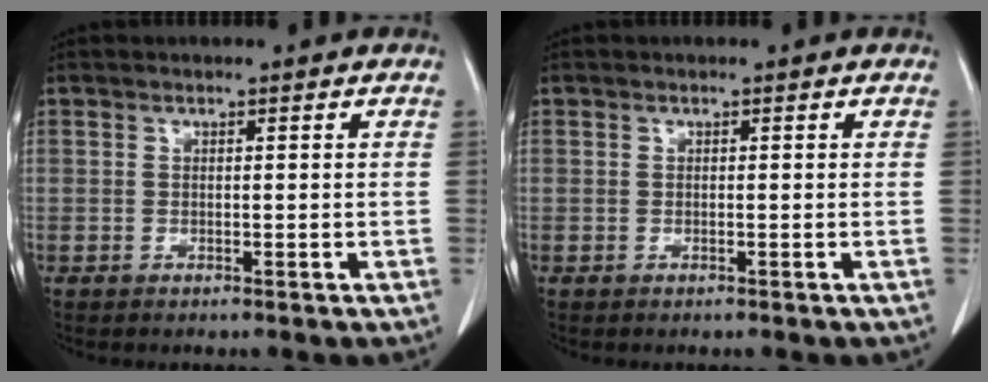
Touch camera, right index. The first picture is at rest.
{"total": 0.0}